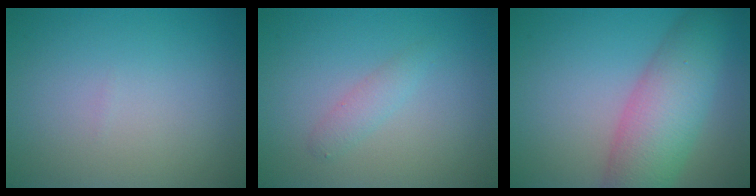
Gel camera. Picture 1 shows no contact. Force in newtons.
{"total": 1.4, "press": 1.4, "slide": 0.0}
{"total": 7.4, "press": 7.4, "slide": 0.2}